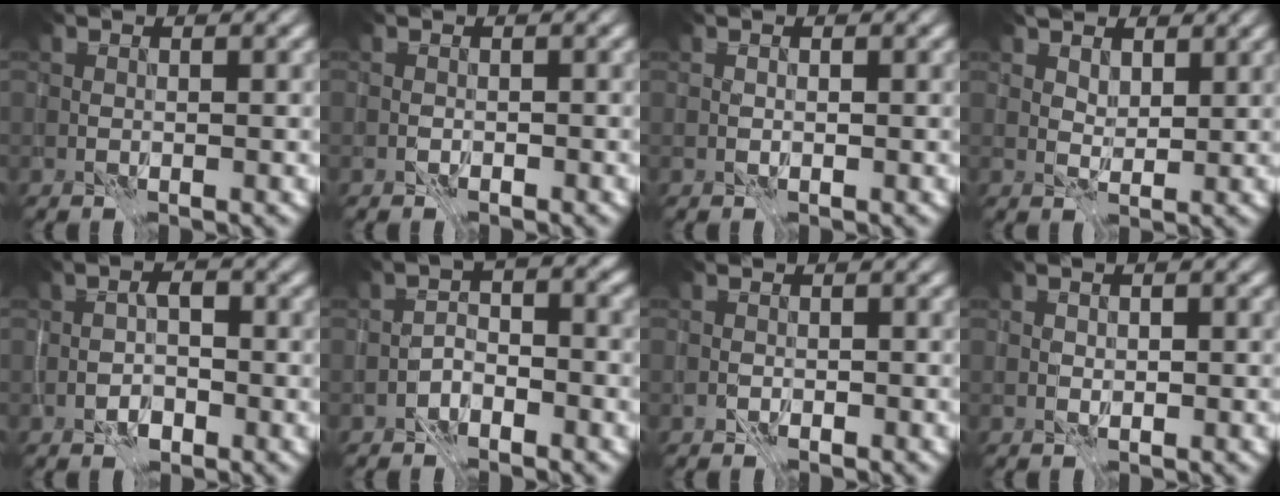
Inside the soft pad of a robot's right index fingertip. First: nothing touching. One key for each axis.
{"total": 0.8, "fx": -0.6, "fy": 0.5, "fz": -0.1, "tx": 0.001, "ty": 0.001, "tz": -0.013}
{"total": 0.0}
{"total": 3.4, "fx": 2.6, "fy": 1.8, "fz": 1.0, "tx": -0.029, "ty": -0.005, "tz": 0.046}
{"total": 1.8, "fx": -1.0, "fy": 1.0, "fz": 1.1, "tx": -0.021, "ty": 0.005, "tz": -0.024}
{"total": 2.4, "fx": -1.8, "fy": 1.0, "fz": 1.2, "tx": -0.021, "ty": 0.009, "tz": -0.040}
{"total": 1.1, "fx": -0.8, "fy": 0.7, "fz": 0.0, "tx": -0.002, "ty": 0.001, "tz": -0.018}
{"total": 0.6, "fx": -0.1, "fy": 0.5, "fz": 0.3, "tx": -0.007, "ty": 0.002, "tz": -0.002}